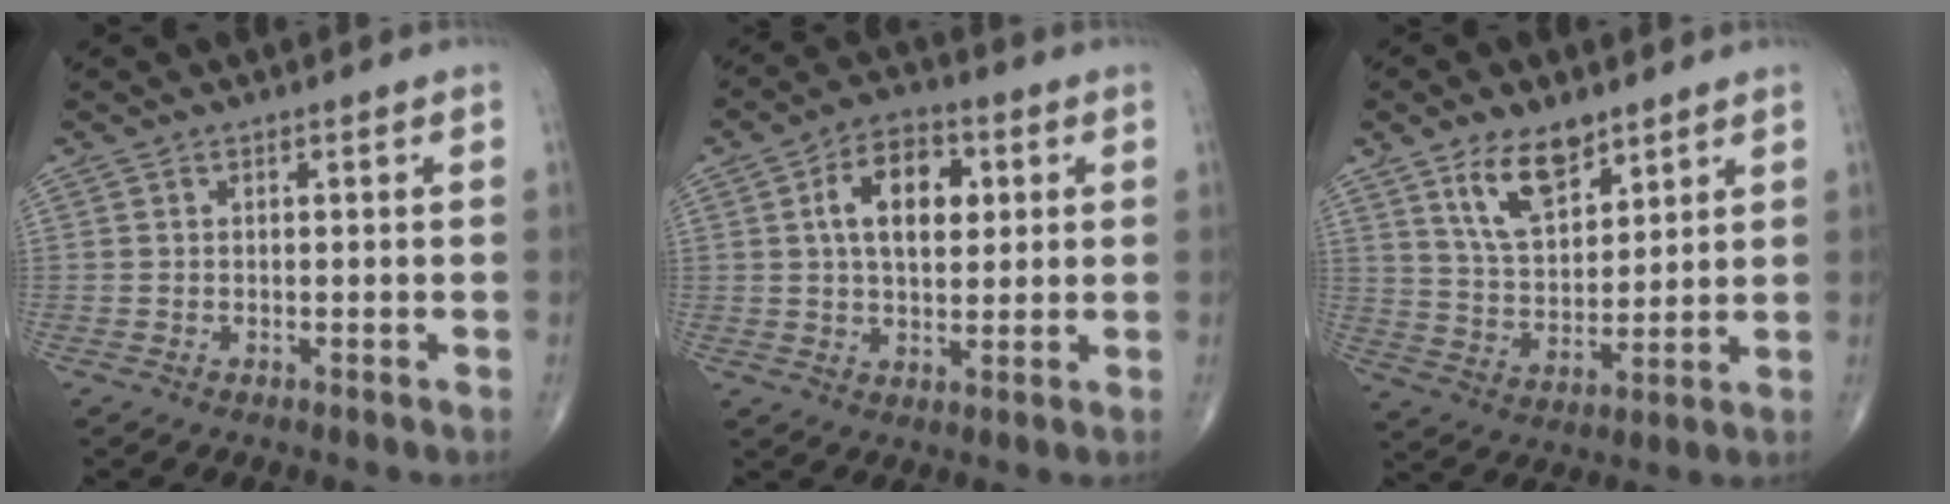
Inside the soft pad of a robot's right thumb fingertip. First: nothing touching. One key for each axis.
{"total": 11.0, "fx": 2.7, "fy": 6.6, "fz": 8.5, "tx": -0.115, "ty": 0.003, "tz": 0.039}
{"total": 11.4, "fx": 7.0, "fy": 5.6, "fz": 7.0, "tx": -0.107, "ty": -0.041, "tz": 0.139}